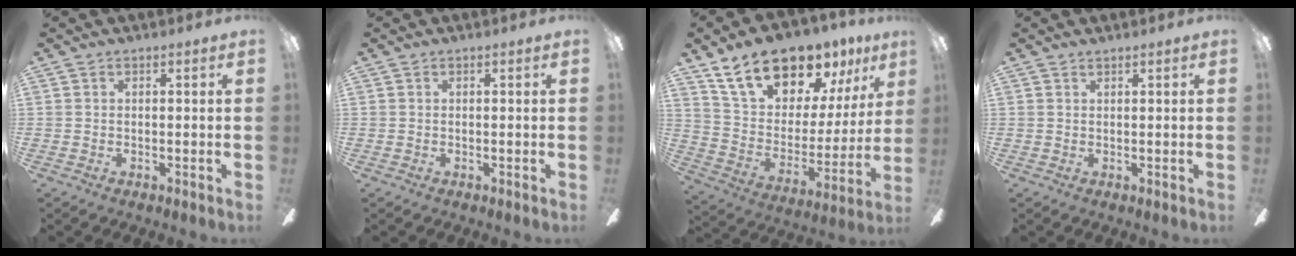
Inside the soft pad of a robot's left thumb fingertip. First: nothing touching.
{"total": 0.0}
{"total": 20.1, "force": [15.7, 9.4, 8.3], "torque": [-0.159, -0.099, 0.285]}
{"total": 0.6, "force": [0.6, 0.0, -0.1], "torque": [0.000, -0.001, 0.012]}